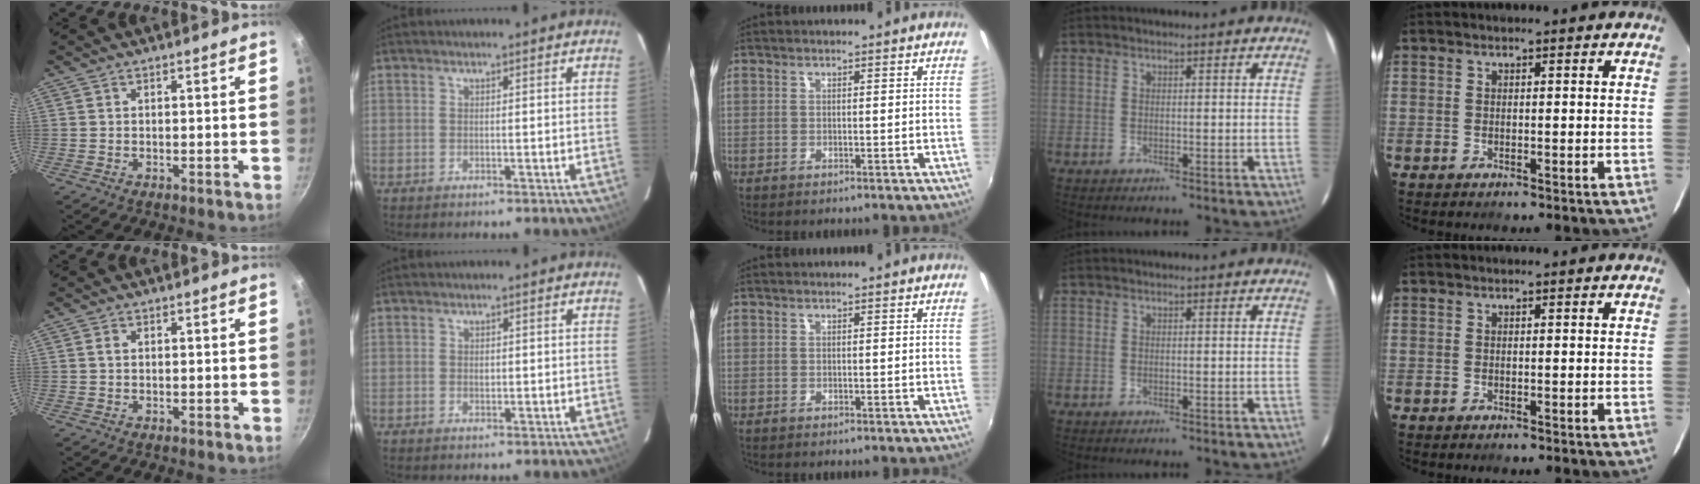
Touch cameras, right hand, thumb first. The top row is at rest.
{"thumb": {"total": 0.9, "force": [0.1, 0.6, 0.6], "torque": [-0.010, 0.003, 0.002]}, "index": {"total": 0.9, "force": [0.0, 0.8, 0.5], "torque": [-0.006, 0.001, 0.001]}}